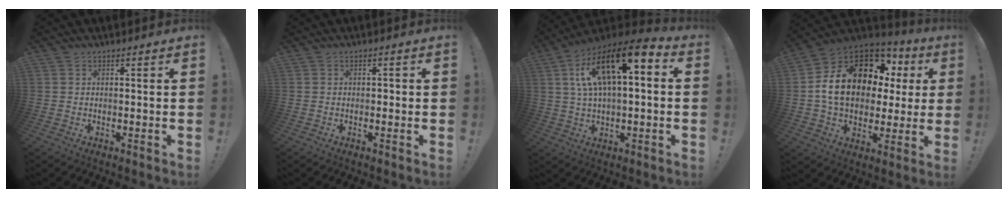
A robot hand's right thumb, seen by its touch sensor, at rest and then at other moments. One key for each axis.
{"total": 1.0, "fx": -0.5, "fy": 0.7, "fz": 0.3, "tx": -0.006, "ty": 0.004, "tz": -0.010}
{"total": 16.4, "fx": 6.2, "fy": 6.1, "fz": 13.8, "tx": -0.241, "ty": -0.032, "tz": 0.104}
{"total": 19.3, "fx": 4.9, "fy": 13.3, "fz": 13.2, "tx": -0.207, "ty": -0.014, "tz": 0.108}